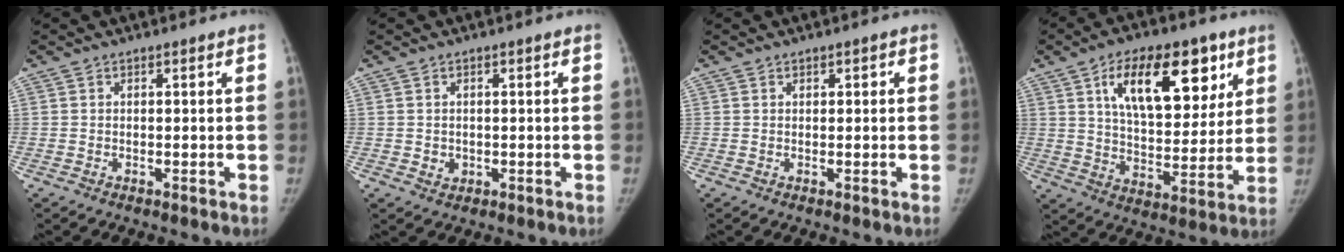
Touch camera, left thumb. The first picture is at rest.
{"total": 1.8, "force": [-0.1, 1.7, 0.7], "torque": [-0.004, 0.001, 0.004]}
{"total": 0.9, "force": [0.4, 0.7, 0.4], "torque": [0.007, 0.001, 0.003]}
{"total": 19.6, "force": [8.9, 9.9, 14.3], "torque": [-0.173, -0.031, 0.148]}